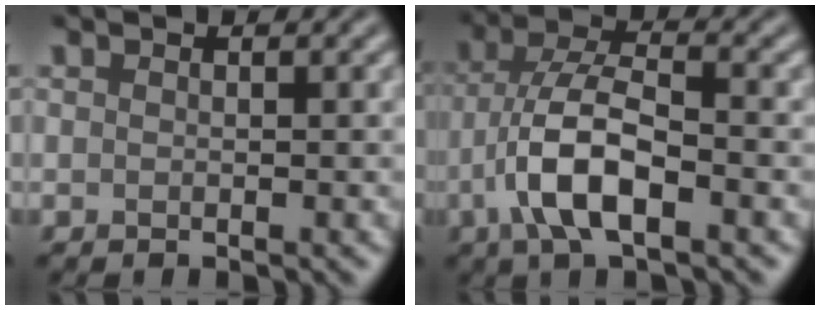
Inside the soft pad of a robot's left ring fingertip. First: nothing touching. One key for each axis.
{"total": 7.0, "fx": -2.4, "fy": 2.8, "fz": 6.0, "tx": -0.116, "ty": 0.010, "tz": -0.052}